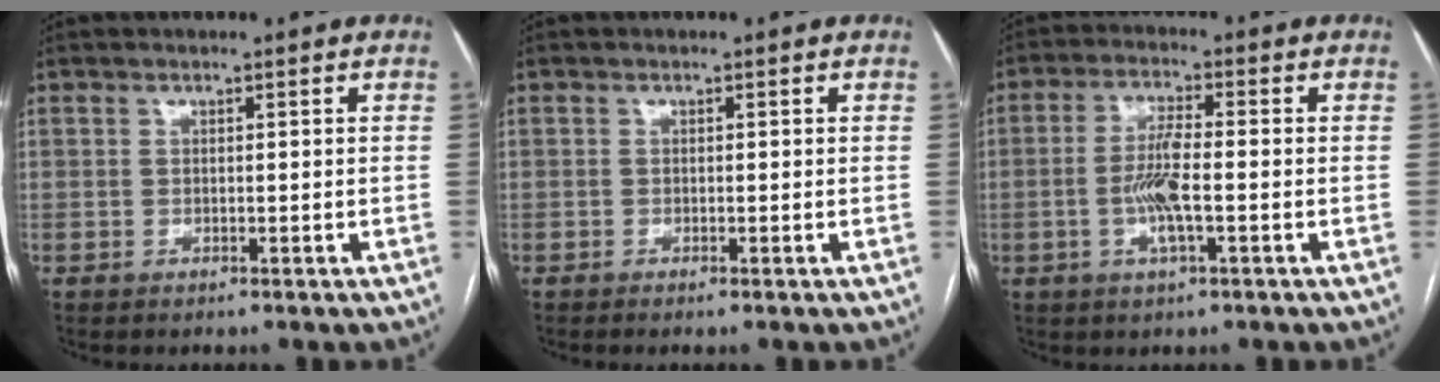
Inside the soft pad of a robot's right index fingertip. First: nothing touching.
{"total": 0.5, "force": [-0.2, -0.2, 0.4], "torque": [-0.007, 0.000, -0.006]}
{"total": 6.3, "force": [-1.3, 0.9, 6.1], "torque": [-0.127, -0.002, -0.027]}